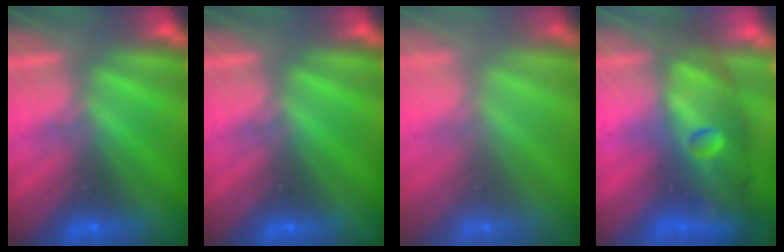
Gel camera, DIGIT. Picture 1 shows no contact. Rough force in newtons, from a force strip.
{"total": 0.0}
{"total": 3.4}
{"total": 7.3}